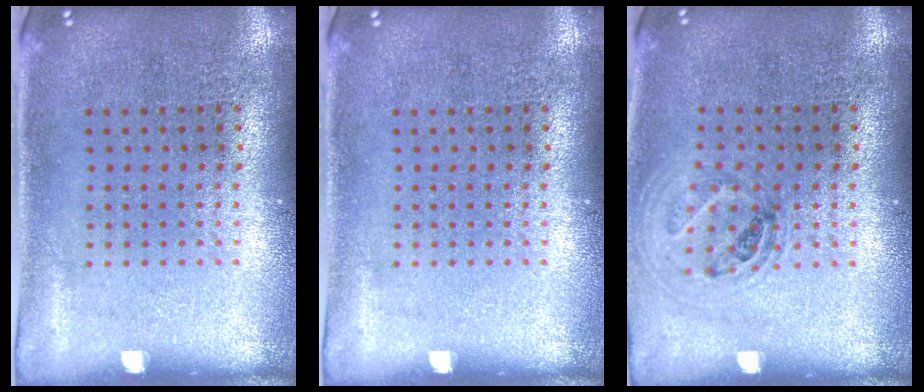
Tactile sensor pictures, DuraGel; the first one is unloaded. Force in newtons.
{"total": 0.0}
{"total": 1.0, "press": 1.0, "slide": 0.2}